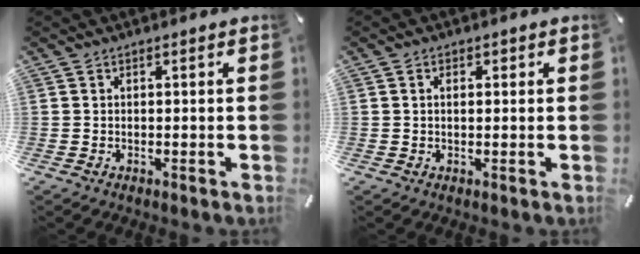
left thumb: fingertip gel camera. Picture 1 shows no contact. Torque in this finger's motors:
{"motor_torque": [0.27, -0.19, 0.06, 0.00, 0.00]}